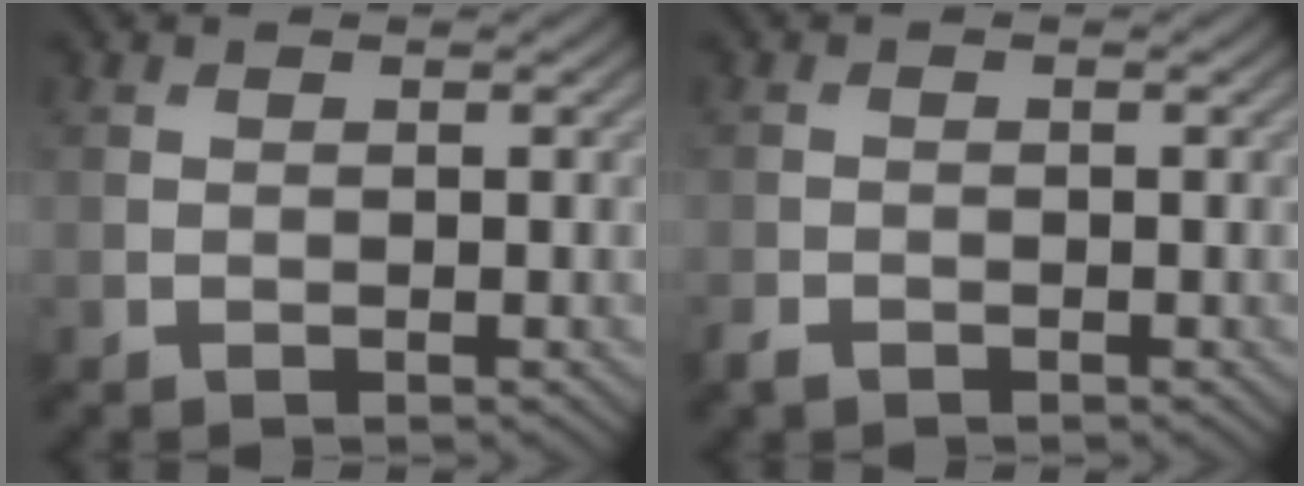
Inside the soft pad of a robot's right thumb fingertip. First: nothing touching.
{"total": 1.3, "force": [-1.0, 0.7, 0.5], "torque": [-0.012, -0.004, -0.025]}